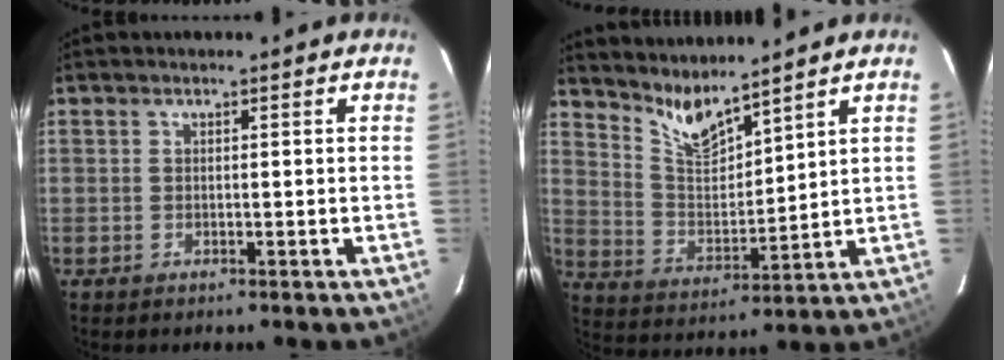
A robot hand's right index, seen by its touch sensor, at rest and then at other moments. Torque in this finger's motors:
{"motor_torque": [-0.34, 0.42, 0.02, 0.01]}